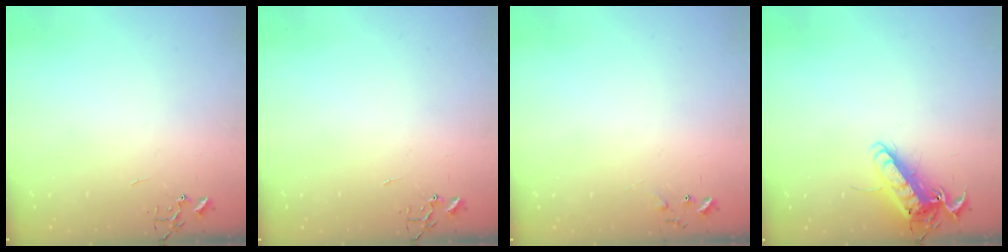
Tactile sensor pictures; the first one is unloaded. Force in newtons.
{"total": 0.0}
{"total": 5.6, "press": 5.6, "slide": 0.6}
{"total": 14.6, "press": 14.4, "slide": 2.0}